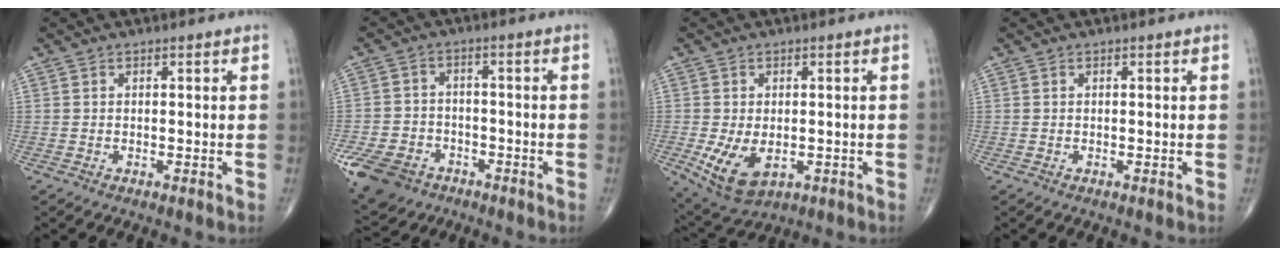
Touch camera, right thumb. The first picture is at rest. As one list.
[{"total": 10.7, "force": [-5.6, 7.9, 4.5], "torque": [-0.090, 0.022, -0.092]}, {"total": 8.6, "force": [-2.0, 5.2, 6.6], "torque": [-0.118, -0.011, -0.019]}, {"total": 0.0}]